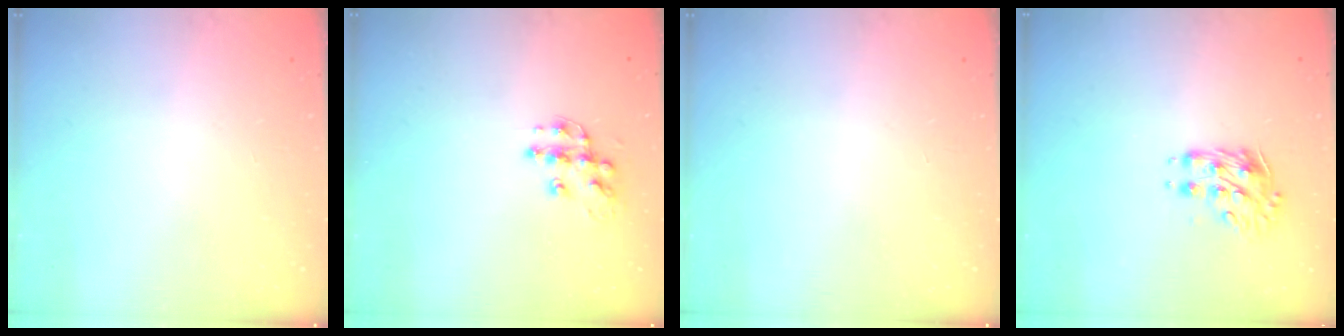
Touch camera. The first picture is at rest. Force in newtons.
{"total": 10.7, "press": 10.7, "slide": 0.6}
{"total": 0.0}
{"total": 9.4, "press": 9.4, "slide": 0.9}